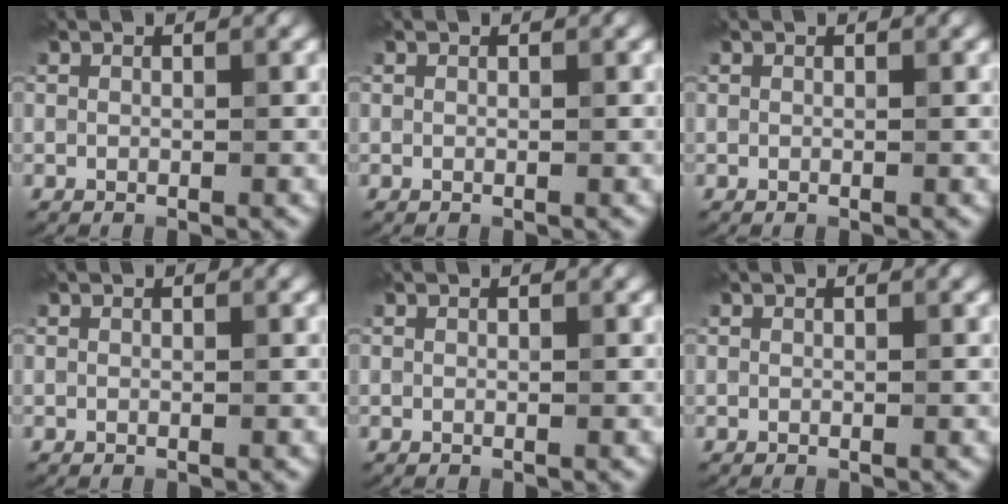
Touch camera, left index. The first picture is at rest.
{"total": 0.0}
{"total": 0.0}
{"total": 0.0}
{"total": 0.0}
{"total": 0.0}